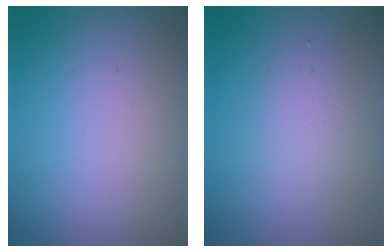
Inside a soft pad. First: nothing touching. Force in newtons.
{"total": 2.1, "press": 2.1, "slide": 0.1}